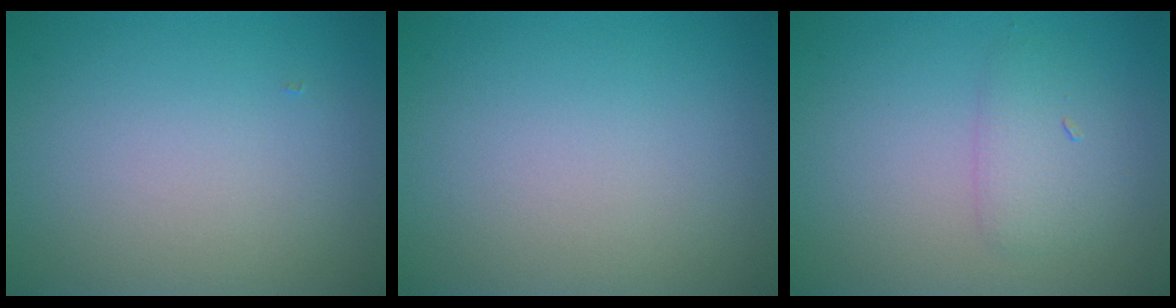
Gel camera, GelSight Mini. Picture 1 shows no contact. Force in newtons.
{"total": 0.0}
{"total": 2.1, "press": 2.1, "slide": 0.1}